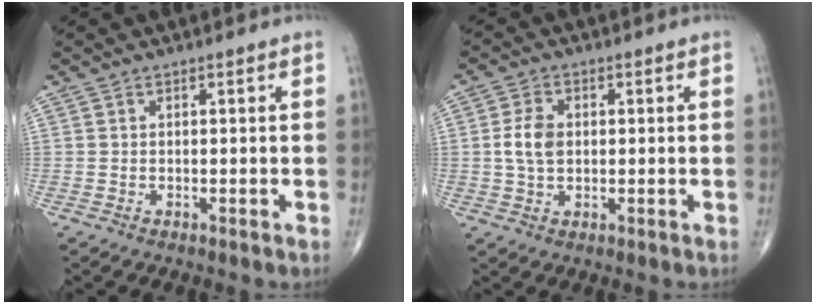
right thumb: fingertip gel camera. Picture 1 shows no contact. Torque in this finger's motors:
{"motor_torque": [-0.32, 0.28, 0.46, -0.14, 0.17]}